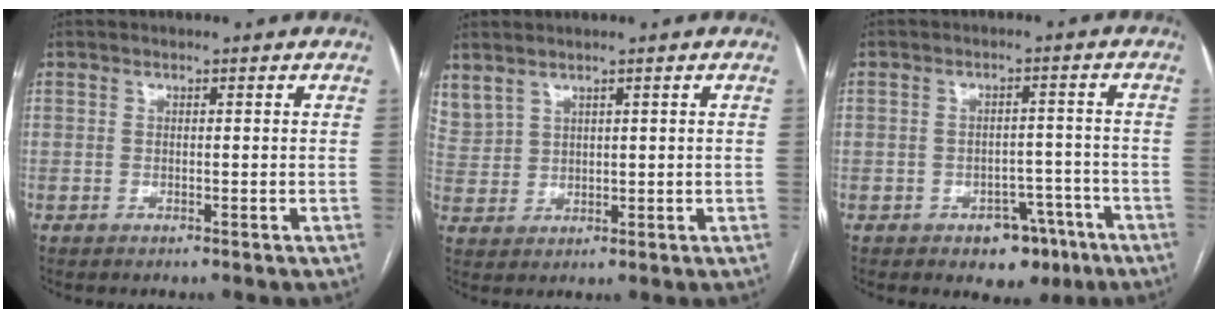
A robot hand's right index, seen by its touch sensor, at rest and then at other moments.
{"total": 6.0, "force": [4.5, 3.2, 2.2], "torque": [-0.069, 0.010, 0.114]}
{"total": 6.4, "force": [-3.8, 4.0, 3.1], "torque": [-0.026, 0.018, -0.045]}